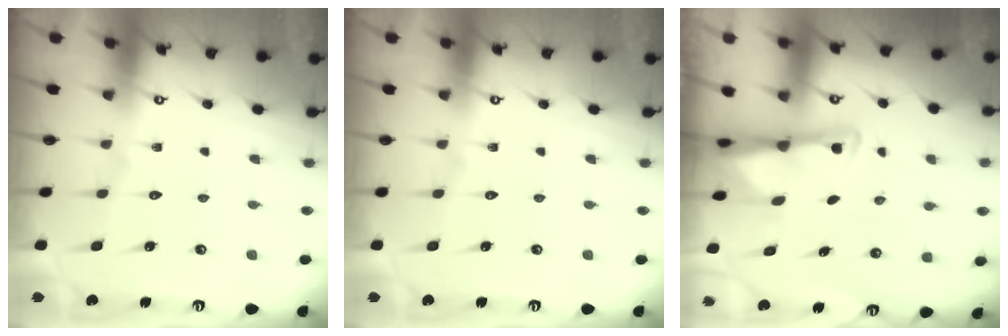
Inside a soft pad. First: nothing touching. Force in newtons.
{"total": 0.0}
{"total": 2.7, "press": 2.6, "slide": 0.7}